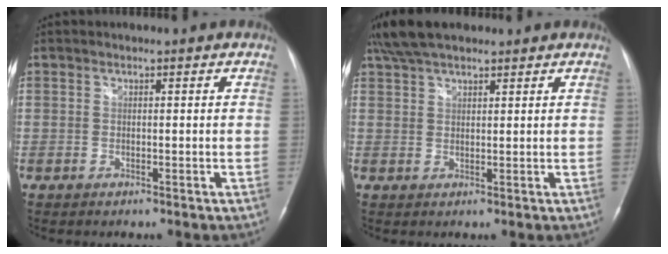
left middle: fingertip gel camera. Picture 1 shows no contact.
{"total": 7.4, "force": [6.0, 2.2, 3.7], "torque": [-0.078, 0.027, 0.112]}